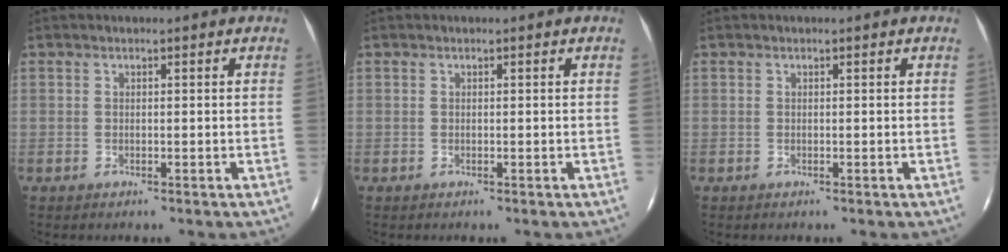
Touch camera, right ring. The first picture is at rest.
{"total": 0.0}
{"total": 0.0}